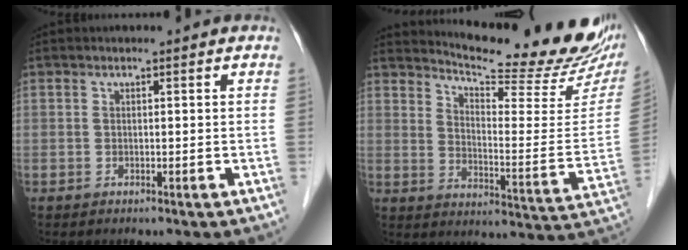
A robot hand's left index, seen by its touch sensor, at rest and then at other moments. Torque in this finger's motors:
{"motor_torque": [0.46, -0.56, 0.18, 0.04]}